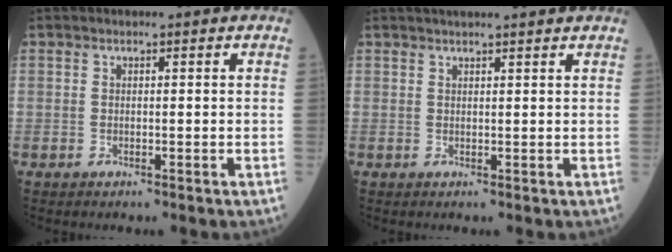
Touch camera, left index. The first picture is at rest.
{"total": 6.2, "force": [5.6, -0.2, 2.7], "torque": [-0.033, 0.027, 0.065]}